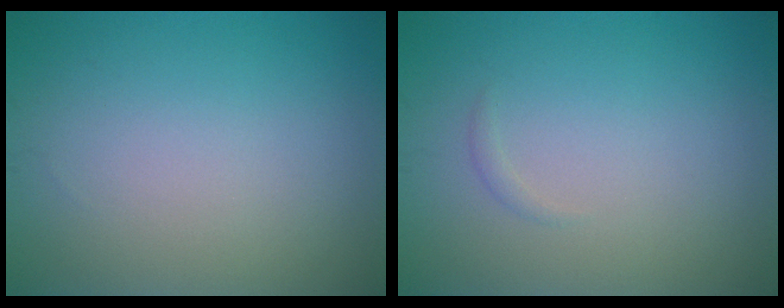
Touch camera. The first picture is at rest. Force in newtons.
{"total": 0.5, "press": 0.5, "slide": 0.0}